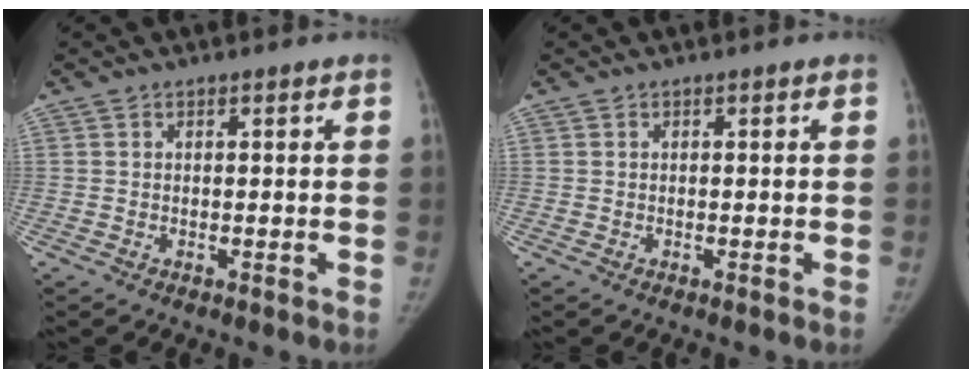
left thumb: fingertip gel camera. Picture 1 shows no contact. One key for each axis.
{"total": 0.0}